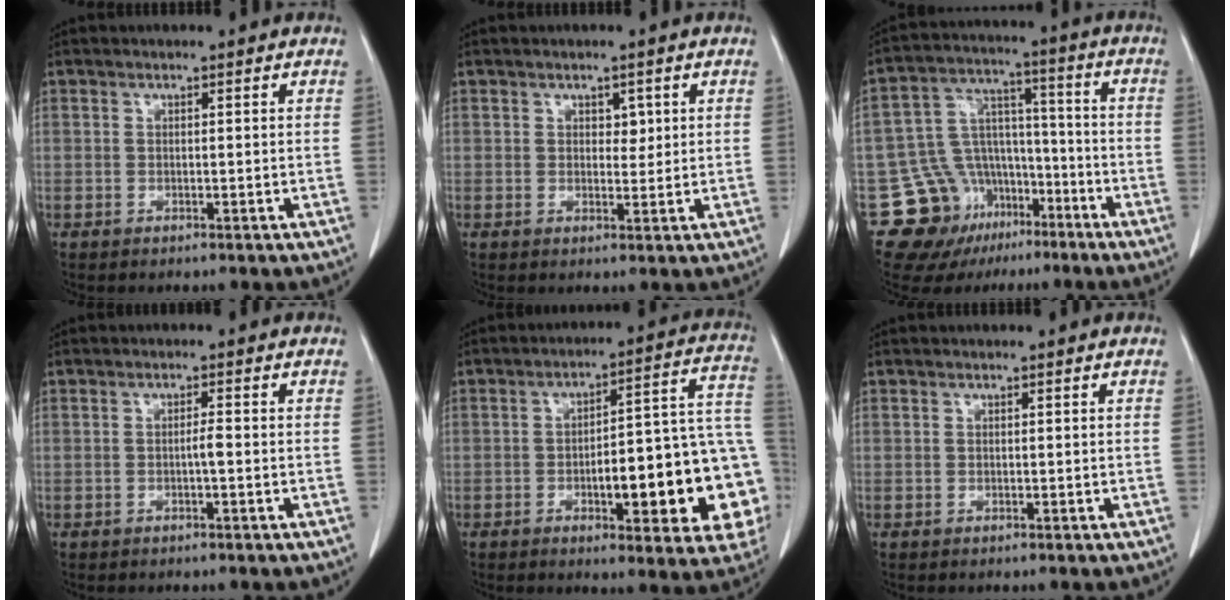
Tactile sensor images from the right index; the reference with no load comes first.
{"total": 1.9, "force": [0.8, 1.3, 1.2], "torque": [-0.011, -0.003, 0.011]}
{"total": 14.9, "force": [-8.2, 11.5, 4.7], "torque": [-0.087, 0.070, -0.120]}
{"total": 1.3, "force": [-0.5, -0.1, 1.2], "torque": [-0.020, 0.001, -0.009]}
{"total": 21.2, "force": [-5.1, 4.8, 20.0], "torque": [-0.181, 0.037, -0.053]}
{"total": 0.0}